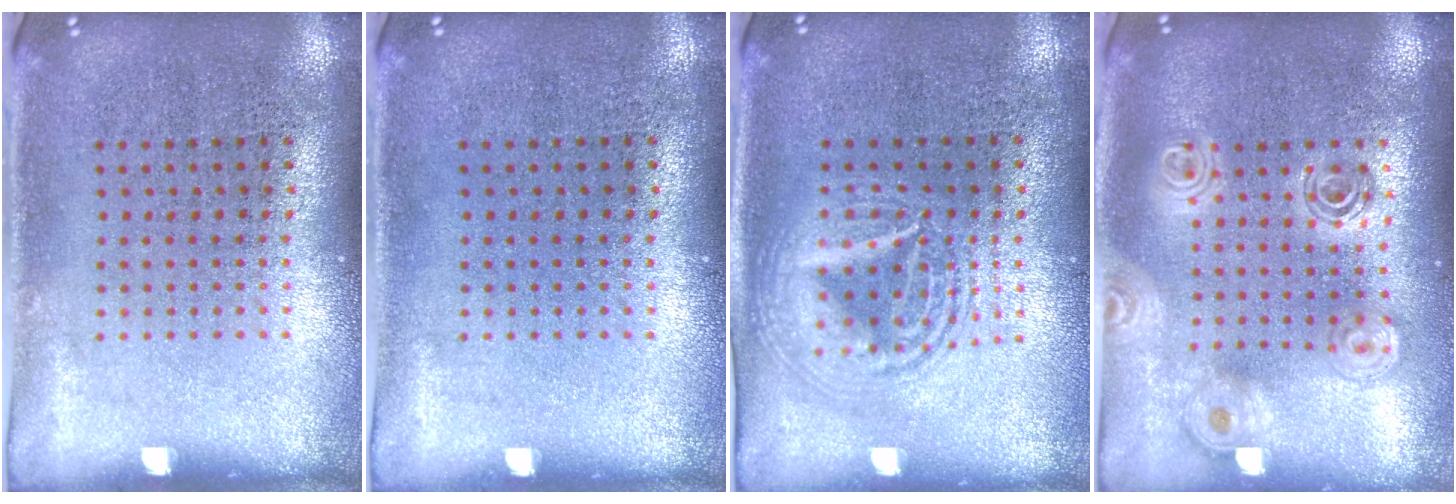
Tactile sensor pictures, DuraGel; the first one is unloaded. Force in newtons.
{"total": 0.0}
{"total": 2.6, "press": 2.6, "slide": 0.3}
{"total": 1.9, "press": 1.6, "slide": 1.0}